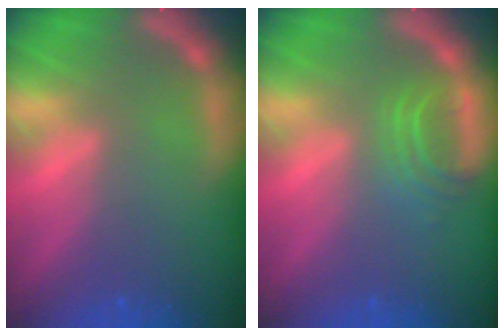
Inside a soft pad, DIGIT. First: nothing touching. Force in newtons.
{"total": 2.9}